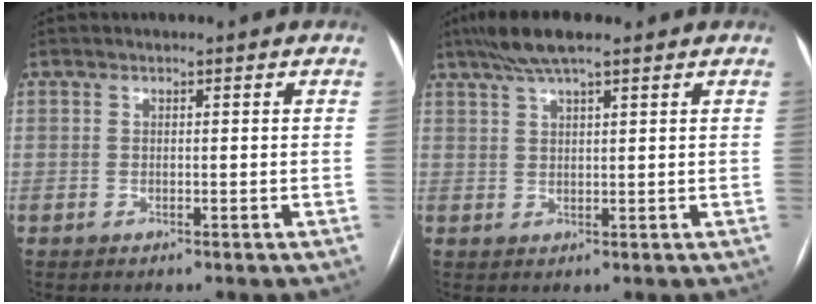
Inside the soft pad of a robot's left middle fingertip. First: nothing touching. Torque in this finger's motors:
{"motor_torque": [0.75, -0.81, 0.35, 0.11]}